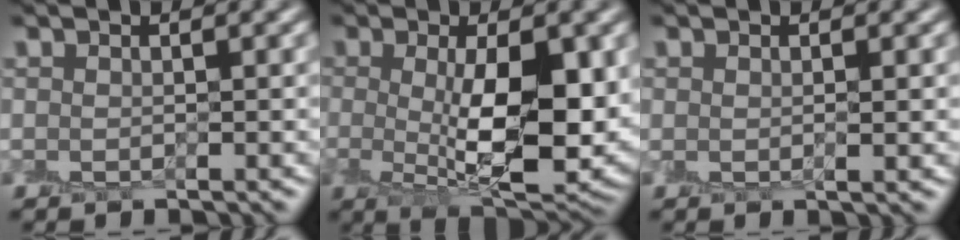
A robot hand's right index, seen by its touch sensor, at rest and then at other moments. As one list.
[{"total": 8.5, "force": [-0.1, 2.8, 8.0], "torque": [-0.124, -0.017, 0.009]}, {"total": 0.9, "force": [0.2, 0.3, 0.9], "torque": [-0.014, 0.000, 0.005]}]